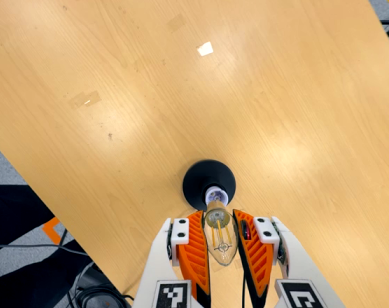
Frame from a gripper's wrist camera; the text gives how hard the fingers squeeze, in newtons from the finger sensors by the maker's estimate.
{"total": 21.2, "left": 24.0, "right": 18.3}